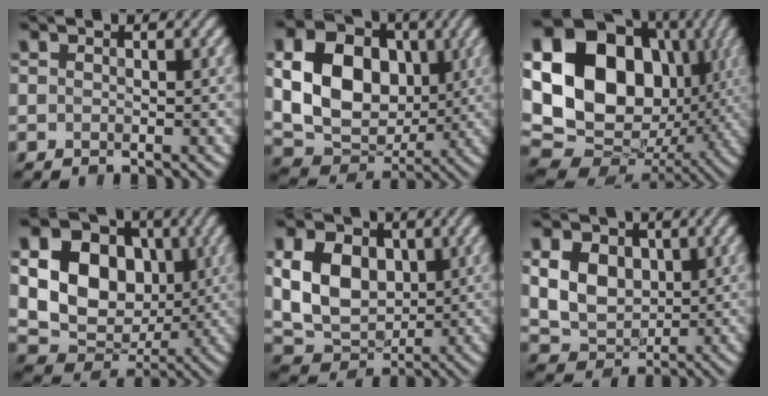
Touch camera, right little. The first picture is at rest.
{"total": 12.1, "force": [1.0, 9.0, 8.2], "torque": [-0.159, 0.006, 0.005]}
{"total": 20.9, "force": [3.1, 16.6, 12.4], "torque": [-0.256, 0.013, 0.058]}
{"total": 13.3, "force": [1.9, 10.2, 8.3], "torque": [-0.150, 0.023, 0.018]}
{"total": 8.1, "force": [0.9, 6.0, 5.4], "torque": [-0.114, -0.003, 0.008]}
{"total": 5.7, "force": [0.7, 4.4, 3.5], "torque": [-0.074, -0.002, 0.005]}